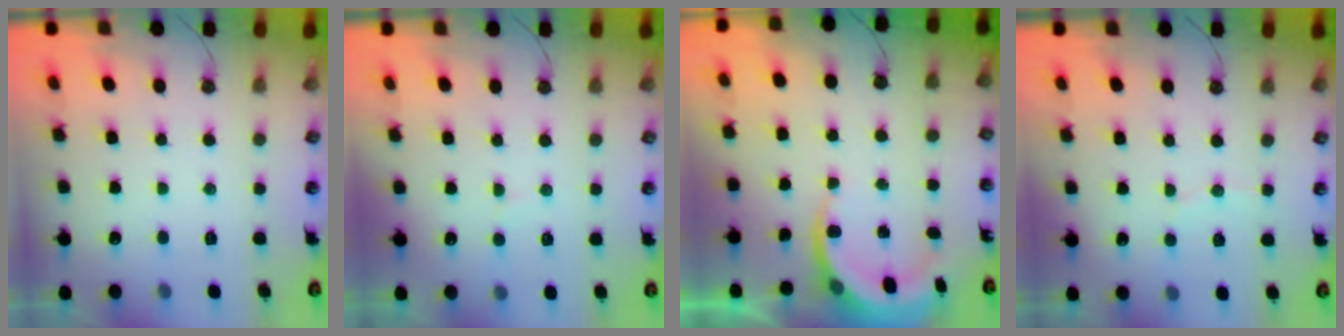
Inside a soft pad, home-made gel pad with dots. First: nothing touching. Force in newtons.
{"total": 2.7, "press": 2.4, "slide": 1.2}
{"total": 6.2, "press": 6.0, "slide": 1.6}
{"total": 3.8, "press": 3.4, "slide": 1.7}